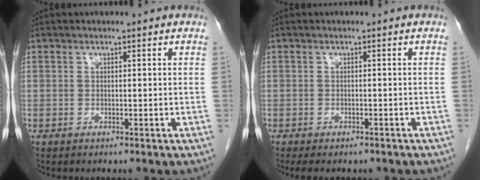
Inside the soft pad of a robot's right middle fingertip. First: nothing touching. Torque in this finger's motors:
{"motor_torque": [0.12, -0.05, 0.04, 0.05]}